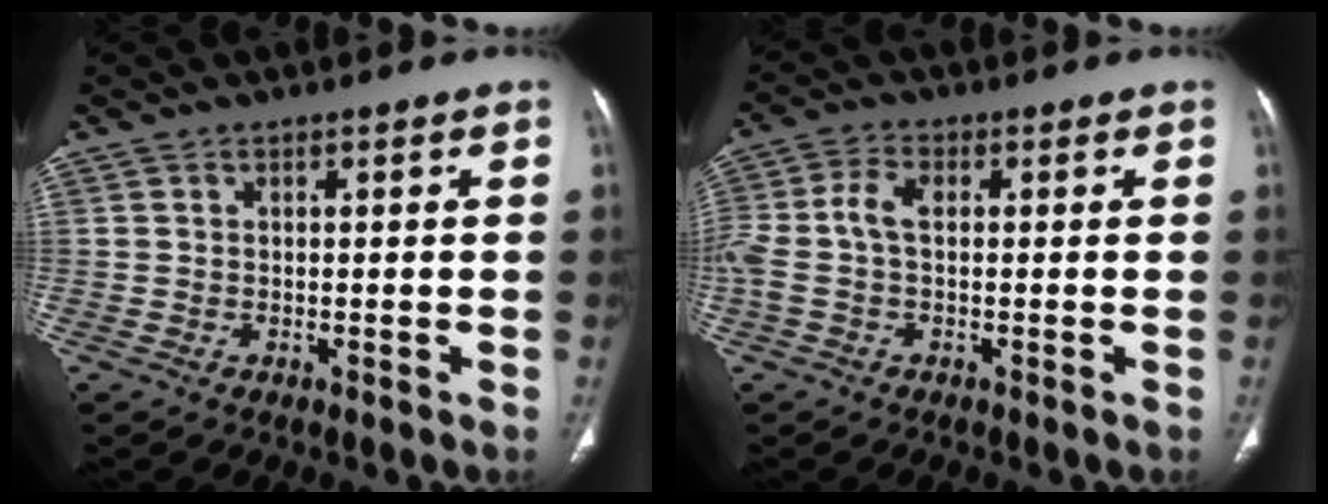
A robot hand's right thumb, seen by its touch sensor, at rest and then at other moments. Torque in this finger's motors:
{"motor_torque": [-0.02, -0.05, 0.73, 0.50, 0.21]}